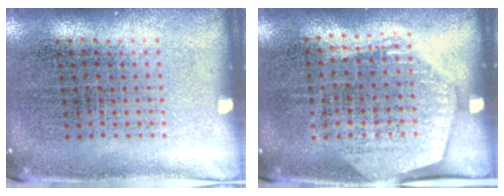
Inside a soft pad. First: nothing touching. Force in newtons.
{"total": 1.5, "press": 1.4, "slide": 0.7}